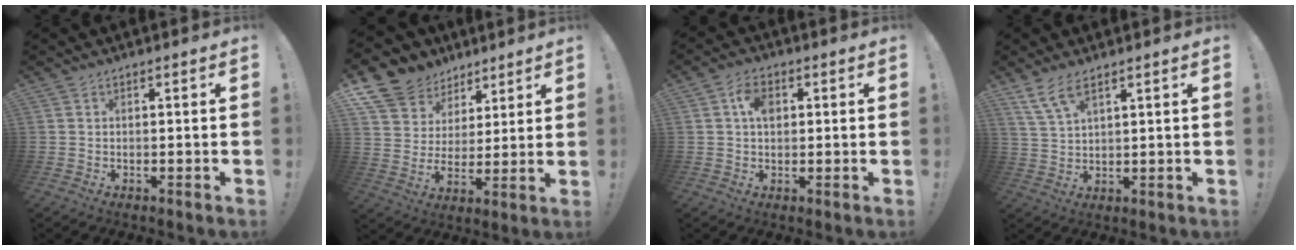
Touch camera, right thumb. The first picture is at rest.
{"total": 12.1, "force": [7.7, 8.8, 3.0], "torque": [-0.053, -0.062, 0.153]}
{"total": 5.8, "force": [1.4, 3.8, 4.2], "torque": [-0.062, 0.005, 0.023]}
{"total": 6.7, "force": [4.6, 2.1, 4.4], "torque": [-0.089, -0.015, 0.088]}